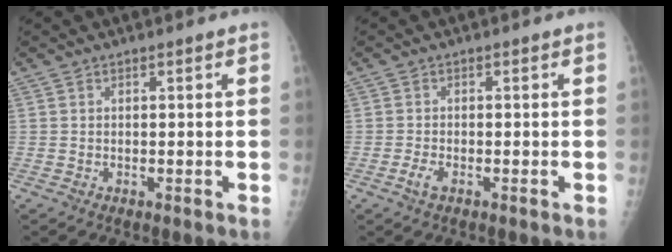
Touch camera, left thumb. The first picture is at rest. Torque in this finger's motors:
{"motor_torque": [-0.07, 0.06, 0.01, 0.00, 0.00]}